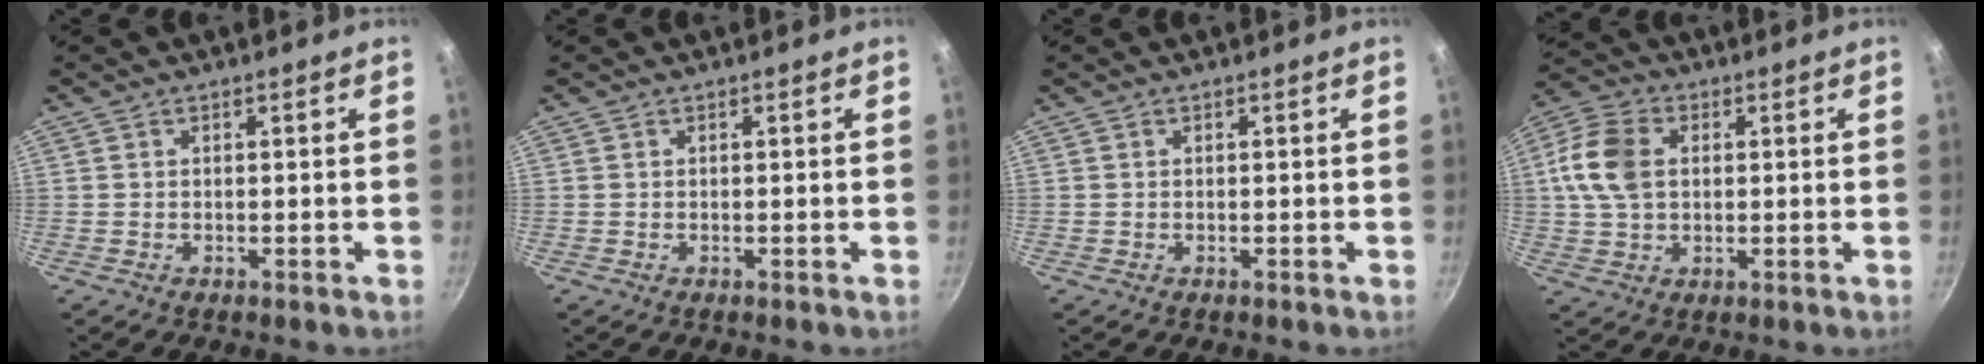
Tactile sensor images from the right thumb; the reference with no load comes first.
{"total": 0.0}
{"total": 0.0}
{"total": 10.7, "force": [1.5, 7.4, 7.6], "torque": [-0.140, 0.013, 0.016]}